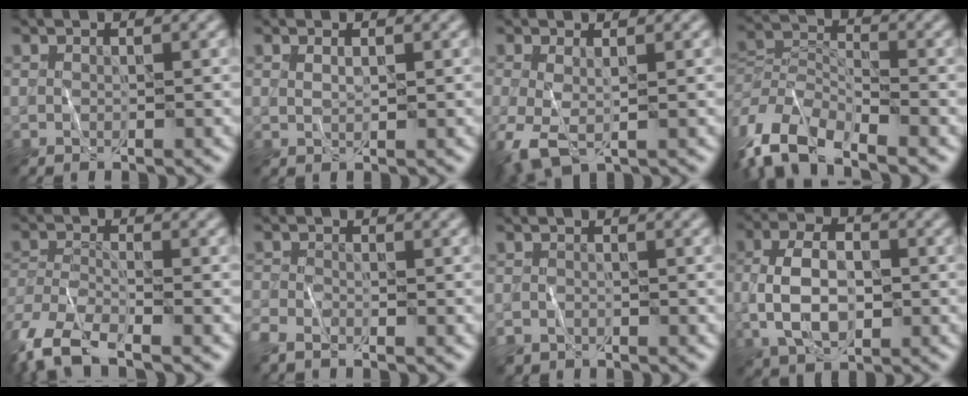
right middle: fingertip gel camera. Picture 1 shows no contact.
{"total": 0.7, "force": [0.4, 0.2, 0.6], "torque": [-0.015, -0.001, 0.011]}
{"total": 4.0, "force": [-0.9, 2.1, 3.3], "torque": [-0.085, -0.011, -0.016]}
{"total": 8.9, "force": [-5.5, 4.3, 5.5], "torque": [-0.112, -0.007, -0.118]}
{"total": 8.4, "force": [-5.6, 3.5, 5.2], "torque": [-0.114, -0.026, -0.110]}
{"total": 2.6, "force": [-2.0, 0.9, 1.2], "torque": [-0.028, -0.009, -0.053]}
{"total": 1.7, "force": [-1.3, 1.0, 0.3], "torque": [-0.007, -0.003, -0.026]}
{"total": 6.0, "force": [-1.0, 3.5, 4.8], "torque": [-0.097, 0.004, -0.023]}